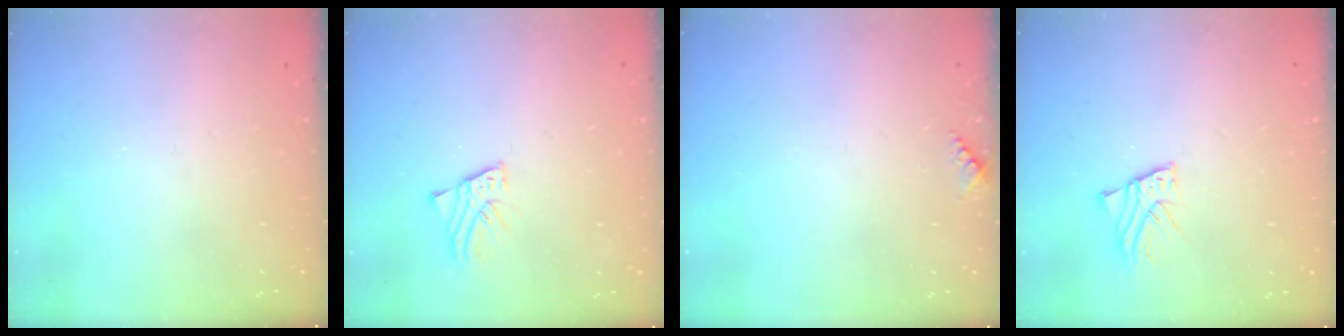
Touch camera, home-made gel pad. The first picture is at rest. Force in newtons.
{"total": 1.9, "press": 1.9, "slide": 0.1}
{"total": 5.1, "press": 4.8, "slide": 1.5}
{"total": 2.6, "press": 2.6, "slide": 0.2}